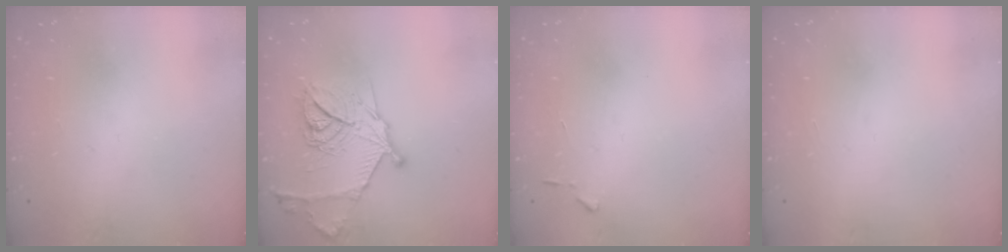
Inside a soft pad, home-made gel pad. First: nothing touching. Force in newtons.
{"total": 18.8, "press": 18.8, "slide": 1.3}
{"total": 3.9, "press": 3.9, "slide": 0.5}
{"total": 1.5, "press": 1.5, "slide": 0.1}